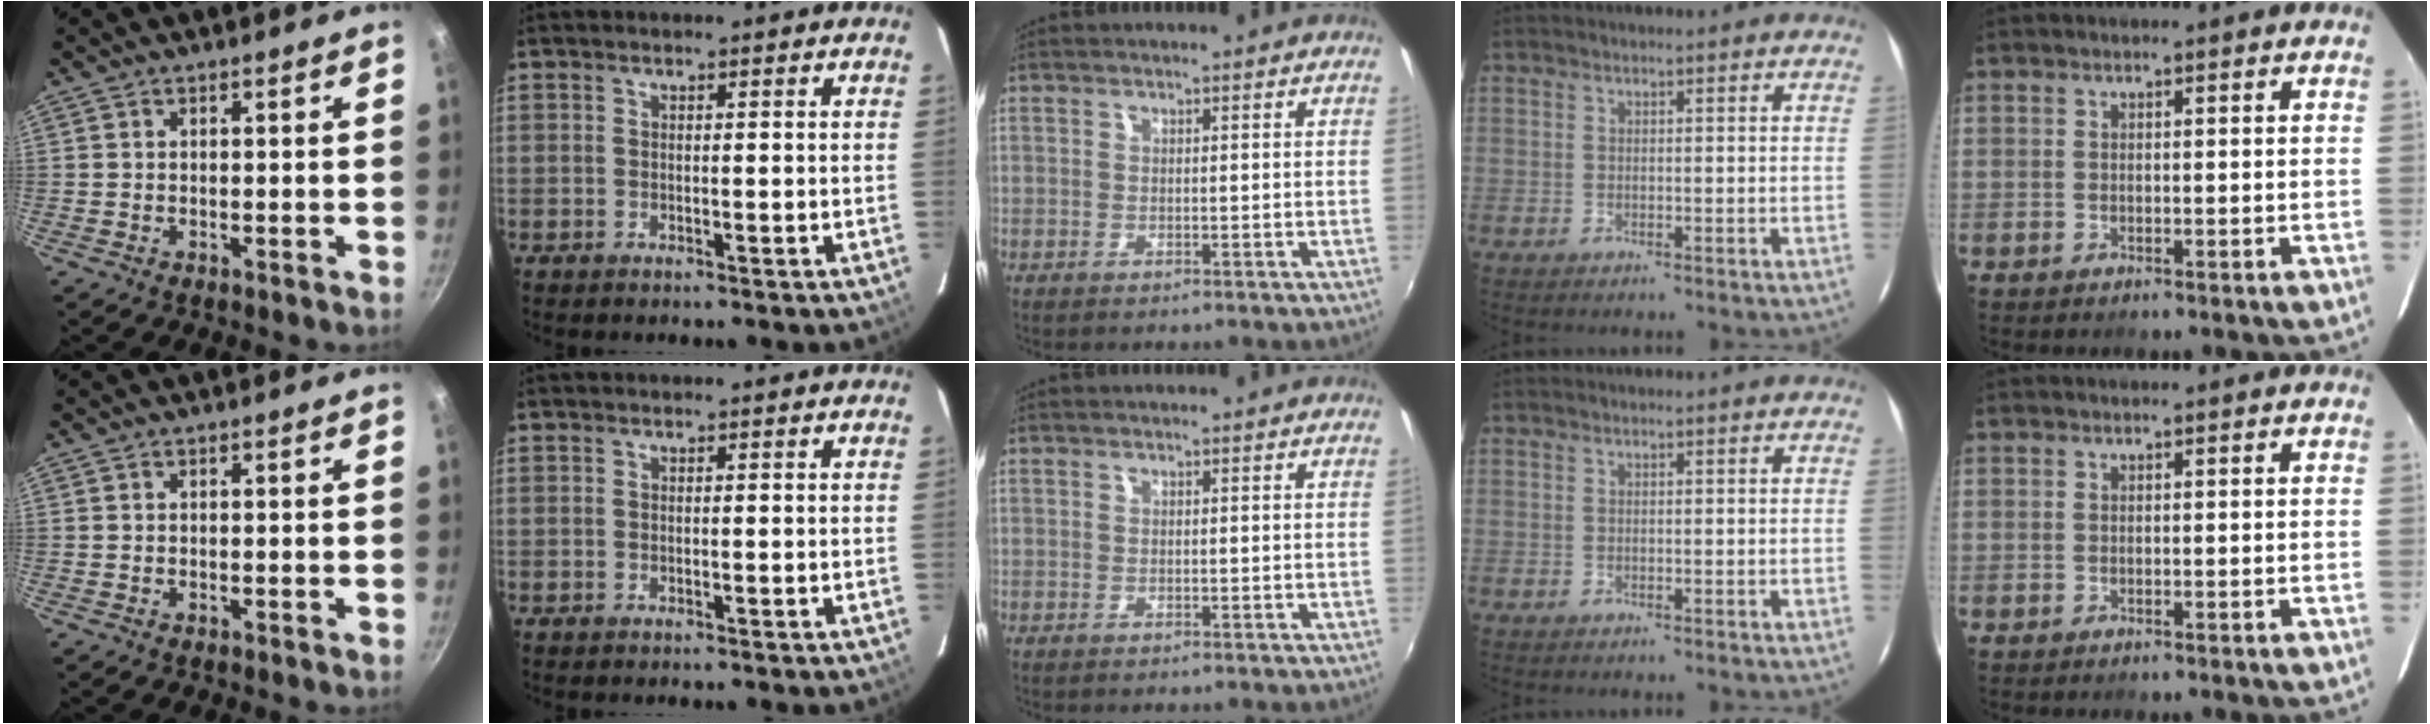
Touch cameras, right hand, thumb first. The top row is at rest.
{}